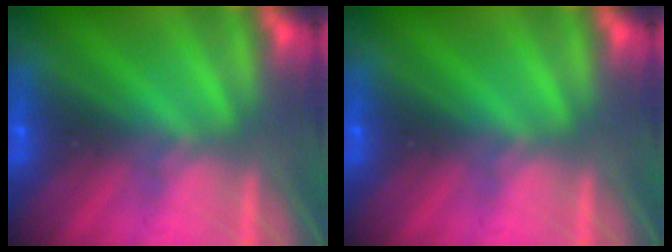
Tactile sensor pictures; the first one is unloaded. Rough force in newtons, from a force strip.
{"total": 0.0}